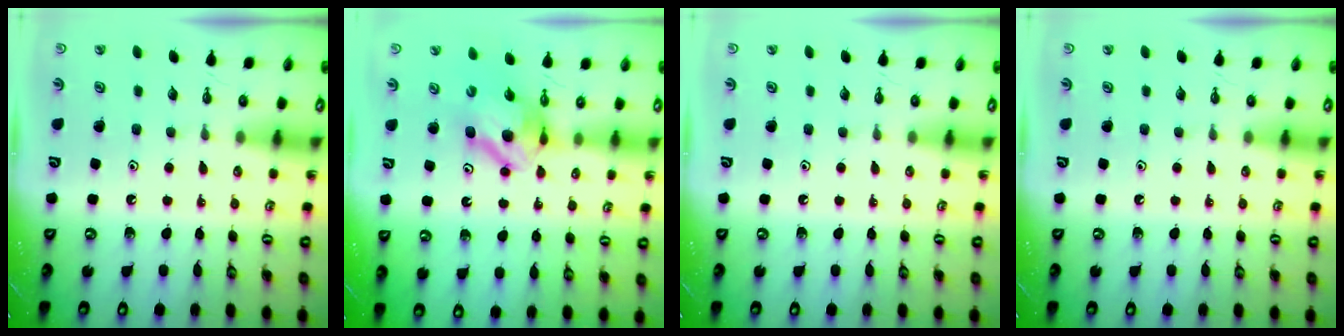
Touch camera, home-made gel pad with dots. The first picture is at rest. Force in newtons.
{"total": 9.1, "press": 9.1, "slide": 0.9}
{"total": 0.0}
{"total": 0.0}